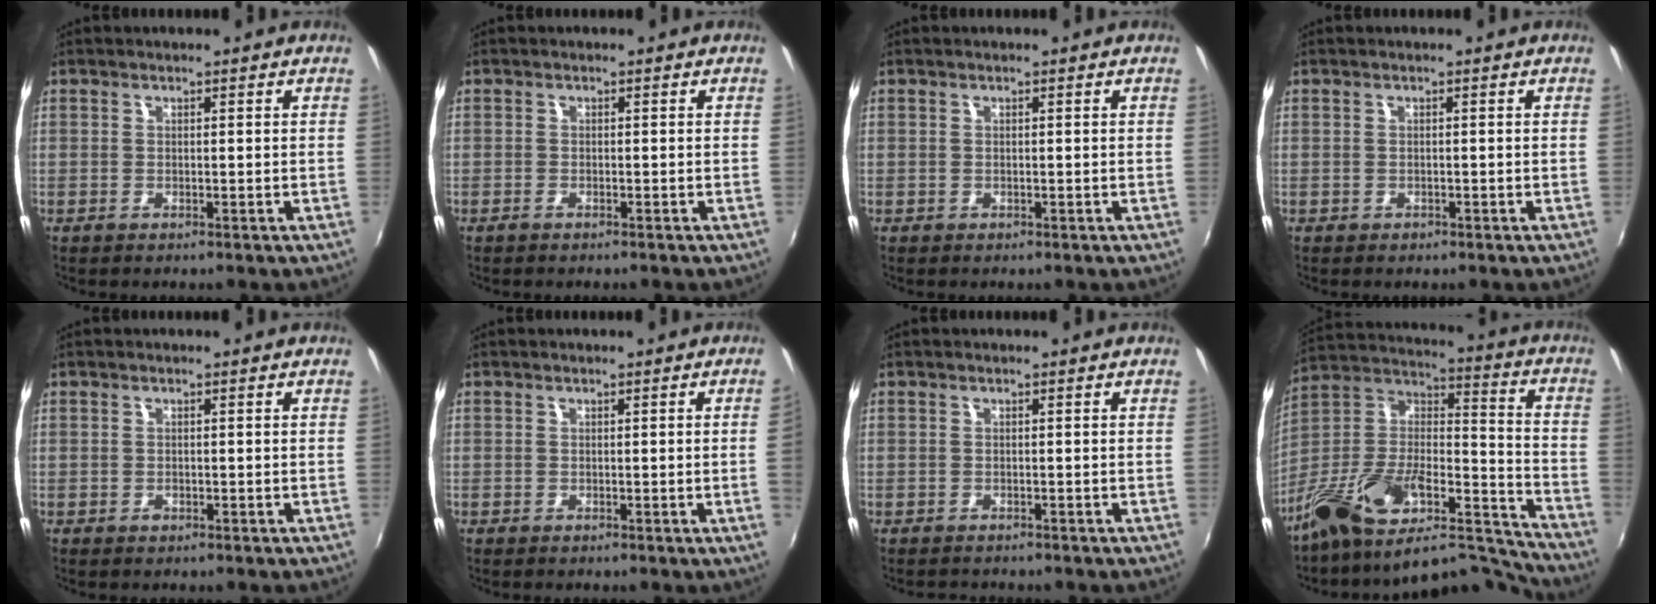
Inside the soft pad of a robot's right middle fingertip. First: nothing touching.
{"total": 0.9, "force": [-0.8, 0.2, 0.4], "torque": [-0.013, -0.002, -0.019]}
{"total": 0.0}
{"total": 0.0}
{"total": 0.8, "force": [-0.5, 0.6, 0.2], "torque": [-0.003, -0.002, -0.008]}
{"total": 1.6, "force": [0.1, -1.0, 1.3], "torque": [-0.011, -0.012, 0.003]}
{"total": 1.3, "force": [-1.3, 0.1, 0.1], "torque": [-0.007, -0.006, -0.021]}
{"total": 23.3, "force": [-18.0, 8.3, 12.2], "torque": [-0.199, 0.016, -0.290]}